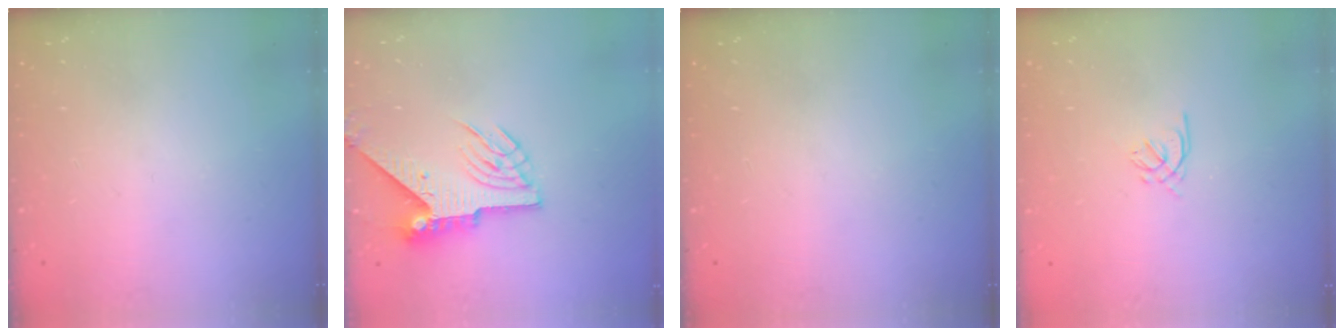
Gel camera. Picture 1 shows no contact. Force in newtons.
{"total": 7.3, "press": 7.3, "slide": 0.6}
{"total": 0.0}
{"total": 1.2, "press": 1.0, "slide": 0.5}